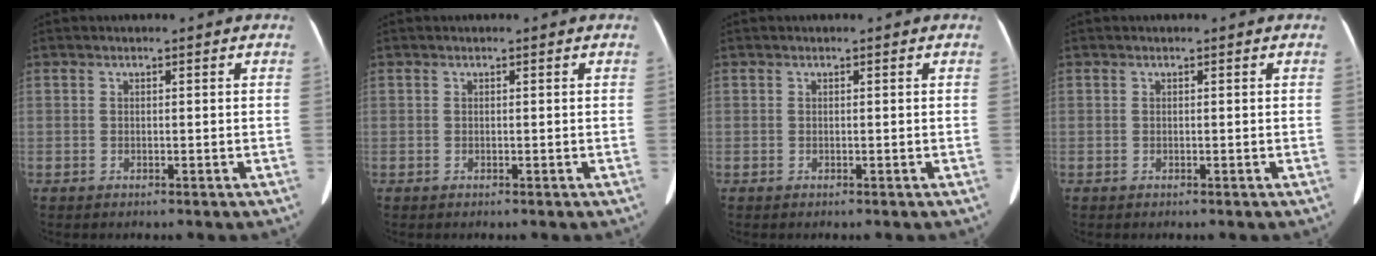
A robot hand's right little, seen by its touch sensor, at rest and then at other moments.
{"total": 0.0}
{"total": 0.0}
{"total": 0.0}